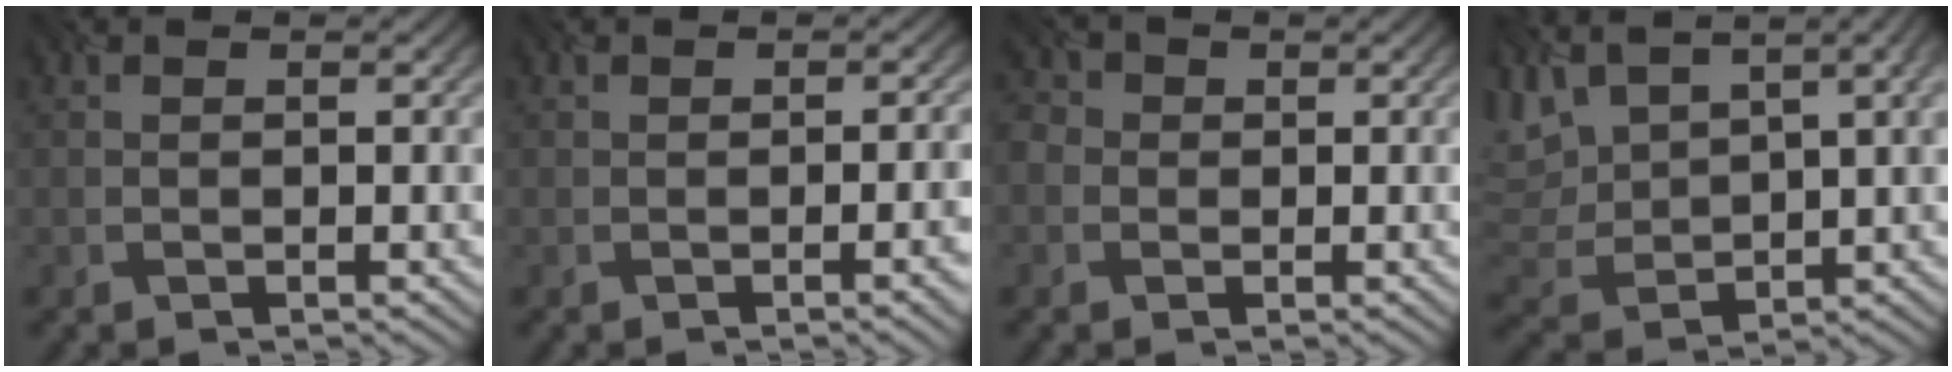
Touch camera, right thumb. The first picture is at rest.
{"total": 4.0, "force": [-1.3, 1.5, 3.4], "torque": [-0.024, 0.005, -0.010]}
{"total": 2.4, "force": [-0.9, 2.2, -0.1], "torque": [-0.001, 0.003, -0.021]}
{"total": 10.9, "force": [7.2, 4.2, 7.0], "torque": [-0.194, 0.024, 0.141]}